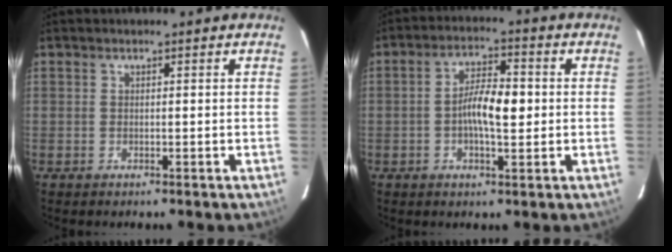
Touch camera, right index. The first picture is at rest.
{"total": 7.1, "force": [-0.4, 2.2, 6.7], "torque": [-0.127, 0.014, -0.008]}